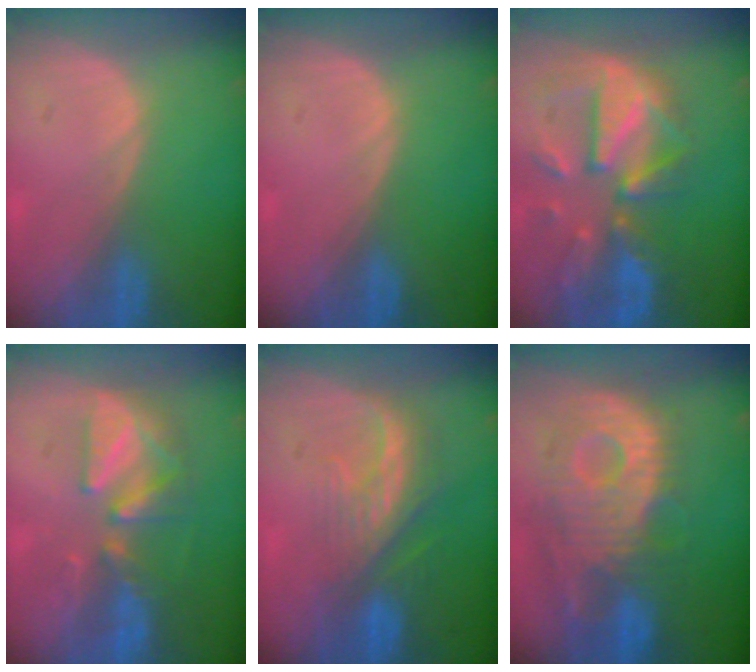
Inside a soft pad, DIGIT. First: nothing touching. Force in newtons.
{"total": 0.0}
{"total": 12.0, "press": 10.4, "slide": 6.0}
{"total": 7.6, "press": 7.5, "slide": 1.5}
{"total": 7.9, "press": 7.1, "slide": 3.5}
{"total": 12.2, "press": 10.9, "slide": 5.6}